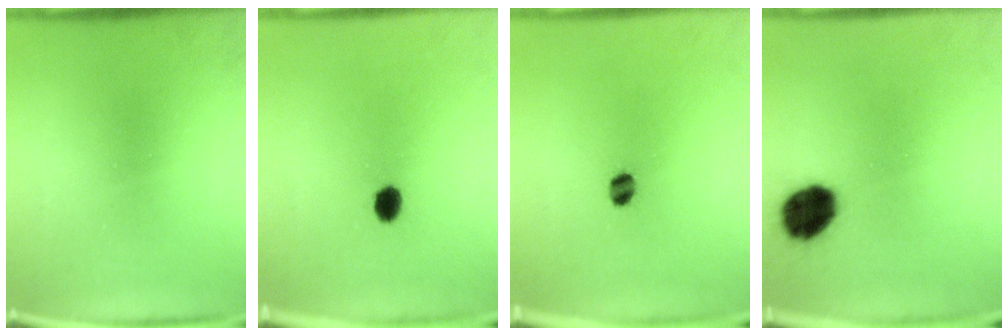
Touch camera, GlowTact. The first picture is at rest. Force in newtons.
{"total": 3.1}
{"total": 2.8}
{"total": 10.0}